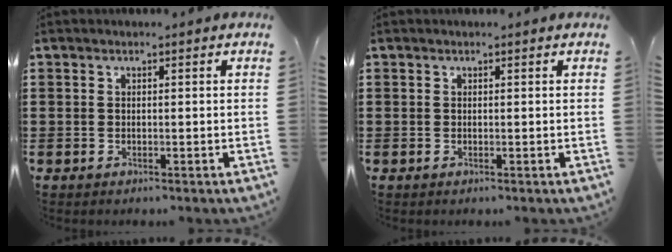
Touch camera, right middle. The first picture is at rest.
{"total": 0.0}